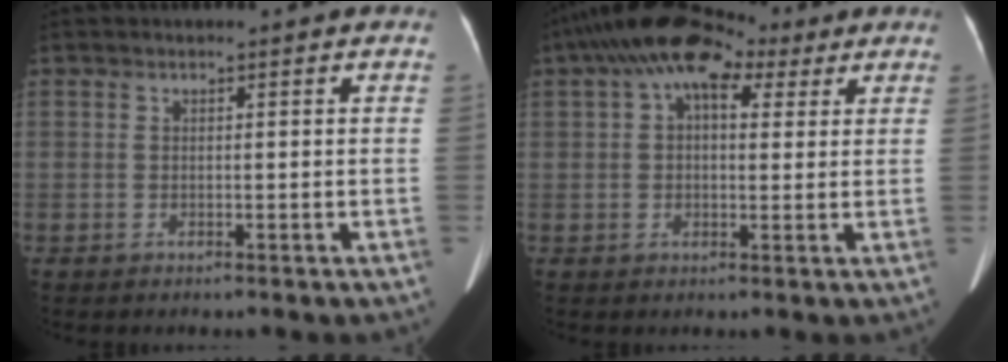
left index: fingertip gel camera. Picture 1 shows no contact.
{"total": 10.1, "force": [5.1, 5.0, 7.1], "torque": [-0.121, 0.053, 0.081]}